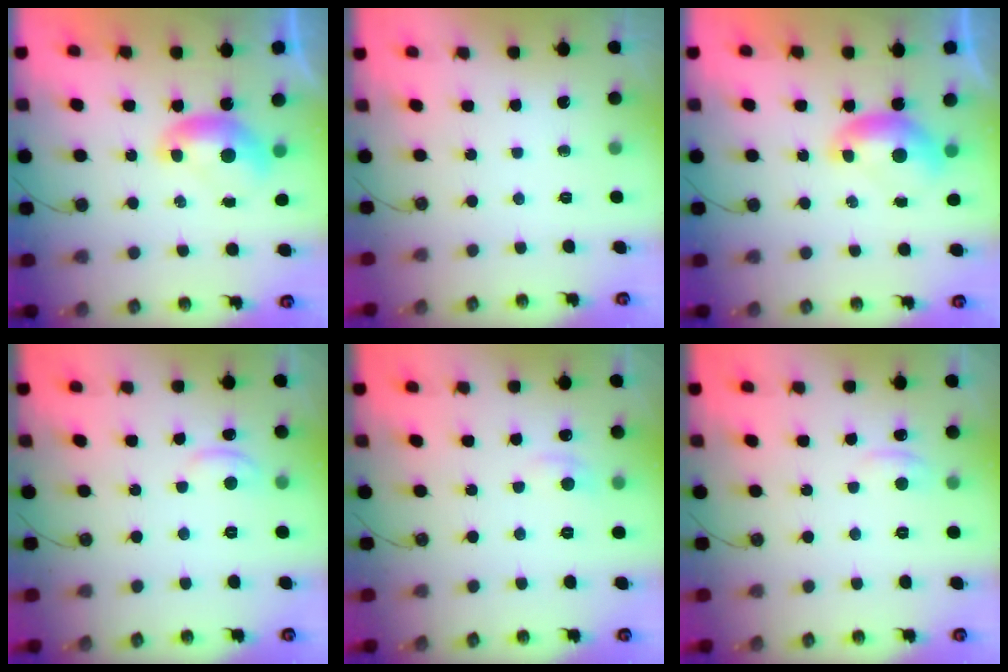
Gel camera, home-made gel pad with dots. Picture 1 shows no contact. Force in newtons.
{"total": 0.0}
{"total": 0.0}
{"total": 1.9, "press": 1.9, "slide": 0.1}
{"total": 1.1, "press": 0.7, "slide": 0.8}
{"total": 1.7, "press": 1.6, "slide": 0.6}